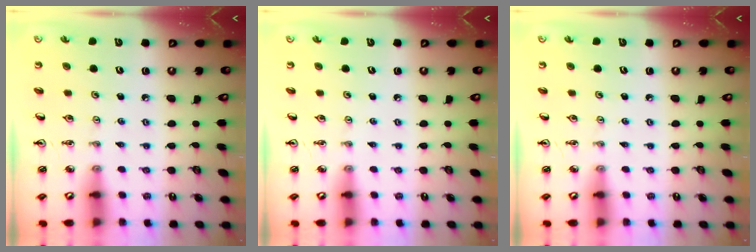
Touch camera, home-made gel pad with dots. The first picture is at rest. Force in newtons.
{"total": 0.0}
{"total": 0.0}